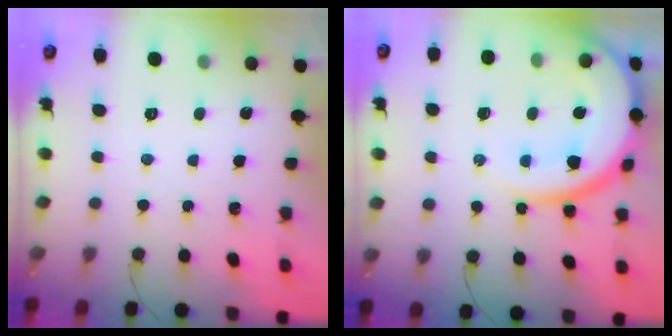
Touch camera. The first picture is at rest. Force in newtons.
{"total": 19.7, "press": 19.5, "slide": 3.2}